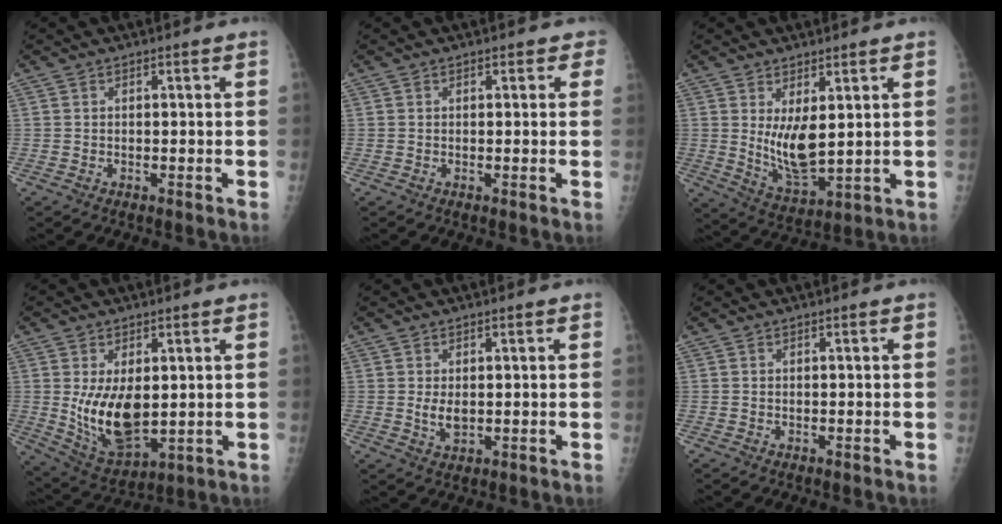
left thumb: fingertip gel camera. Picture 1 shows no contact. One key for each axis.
{"total": 1.8, "fx": 1.0, "fy": 1.3, "fz": 0.8, "tx": 0.018, "ty": 0.001, "tz": 0.004}
{"total": 8.7, "fx": 1.9, "fy": 3.7, "fz": 7.6, "tx": -0.125, "ty": -0.034, "tz": 0.049}
{"total": 12.1, "fx": 0.7, "fy": 6.6, "fz": 10.1, "tx": -0.160, "ty": -0.022, "tz": 0.033}
{"total": 2.9, "fx": 0.4, "fy": 1.7, "fz": 2.3, "tx": -0.036, "ty": -0.009, "tz": 0.013}
{"total": 0.0}